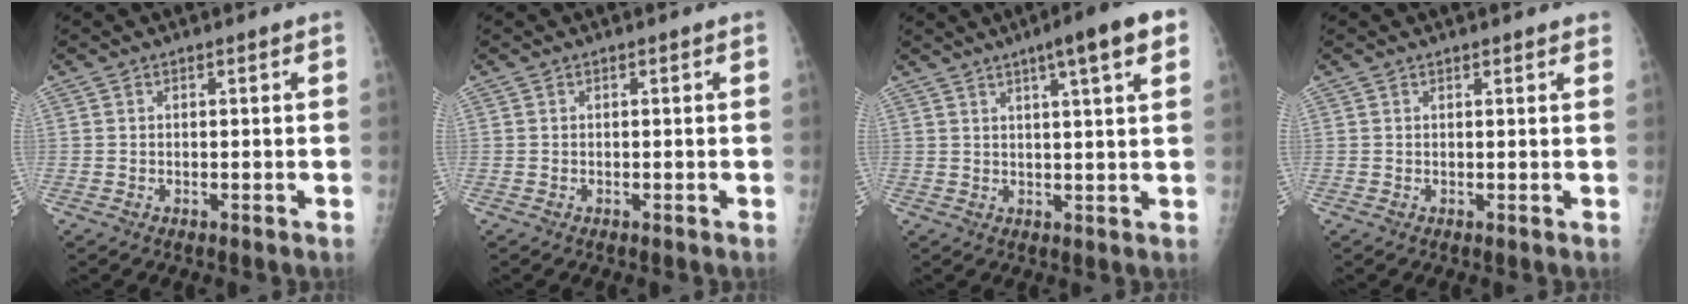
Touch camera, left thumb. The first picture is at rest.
{"total": 0.0}
{"total": 10.2, "force": [5.2, 1.1, 8.7], "torque": [-0.120, -0.001, 0.068]}
{"total": 2.0, "force": [1.8, 0.4, 0.8], "torque": [0.000, 0.000, 0.018]}